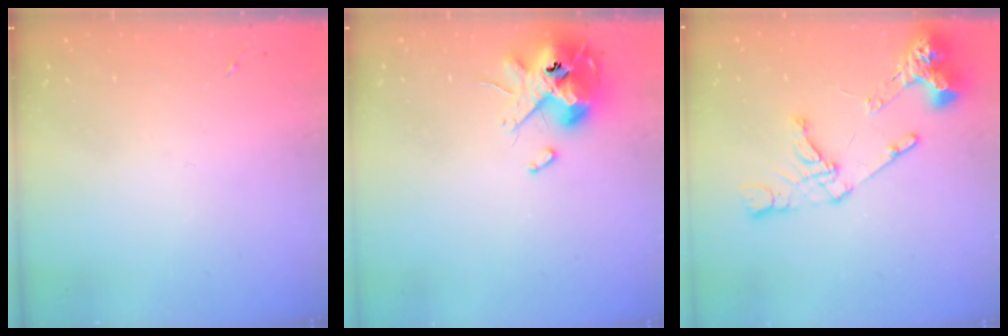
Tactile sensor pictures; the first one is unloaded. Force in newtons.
{"total": 13.1, "press": 12.9, "slide": 2.1}
{"total": 15.7, "press": 15.5, "slide": 1.9}